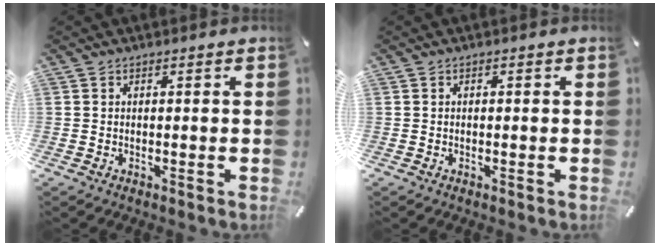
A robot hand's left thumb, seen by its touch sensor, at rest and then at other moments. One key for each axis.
{"total": 0.0}